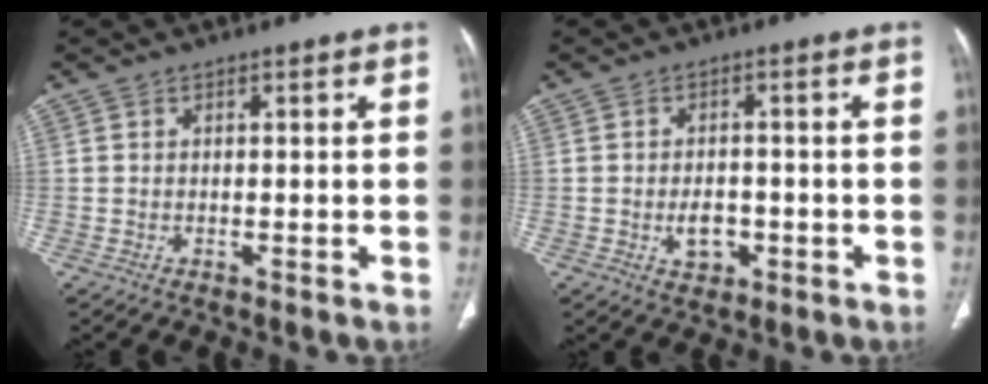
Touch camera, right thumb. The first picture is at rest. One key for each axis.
{"total": 4.2, "fx": -1.2, "fy": 3.0, "fz": 2.8, "tx": -0.035, "ty": 0.007, "tz": -0.012}